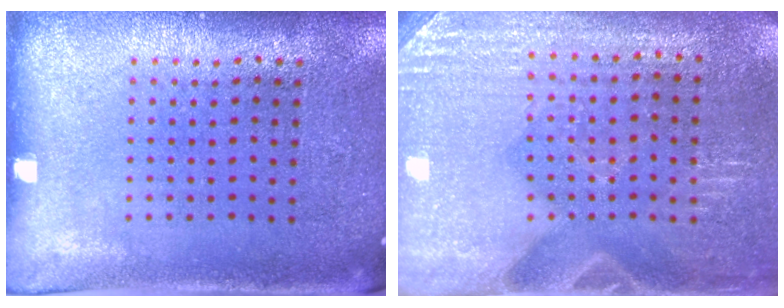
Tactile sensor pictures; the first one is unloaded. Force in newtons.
{"total": 2.9, "press": 2.9, "slide": 0.3}